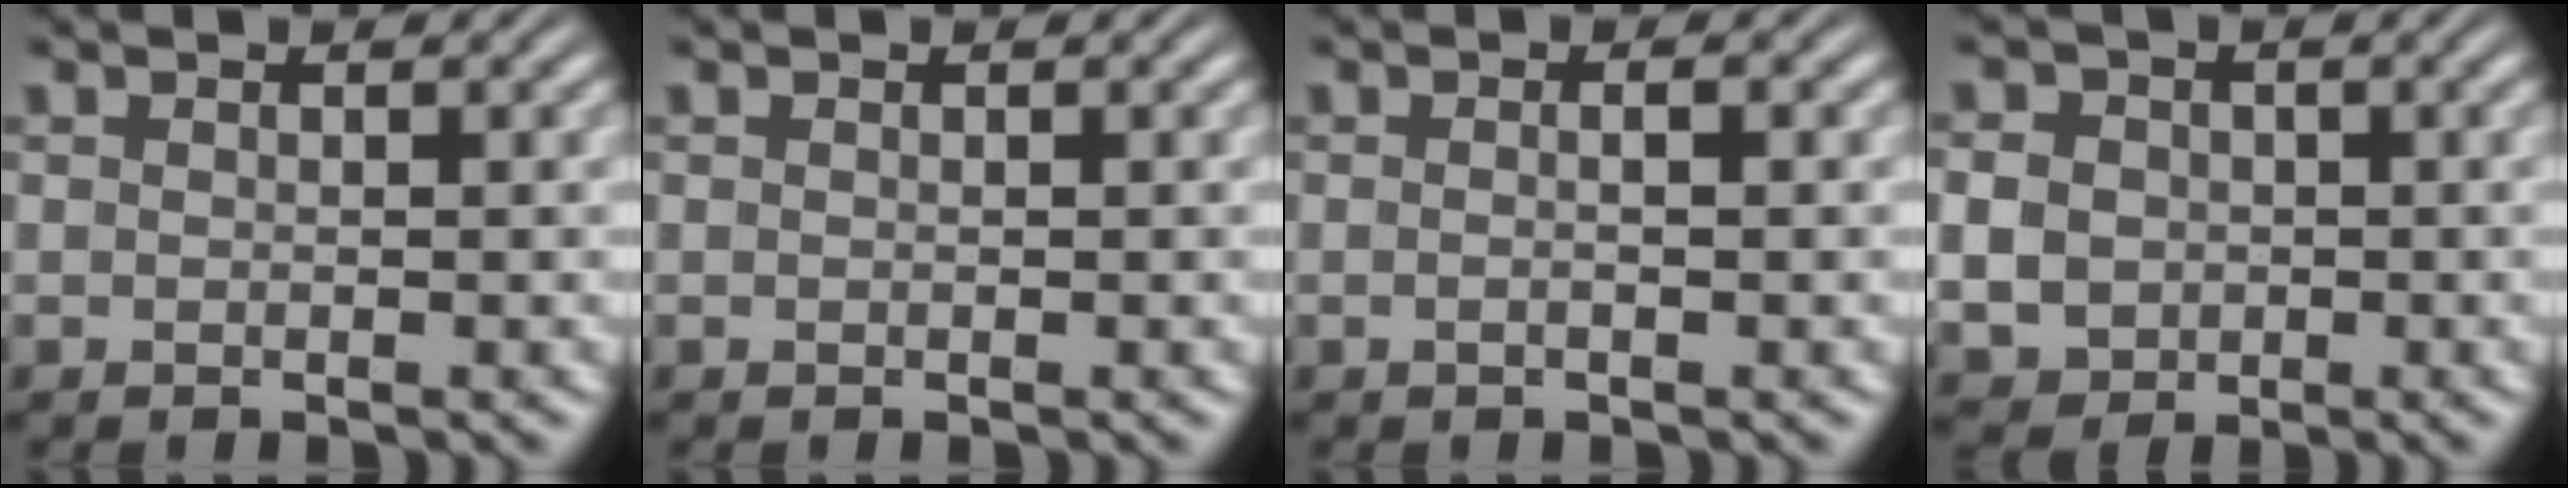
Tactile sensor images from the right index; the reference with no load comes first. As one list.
[{"total": 0.0}, {"total": 1.0, "force": [-0.3, 0.2, 0.9], "torque": [-0.015, 0.004, -0.009]}, {"total": 5.2, "force": [-0.6, 4.8, 2.0], "torque": [-0.051, -0.017, -0.006]}]